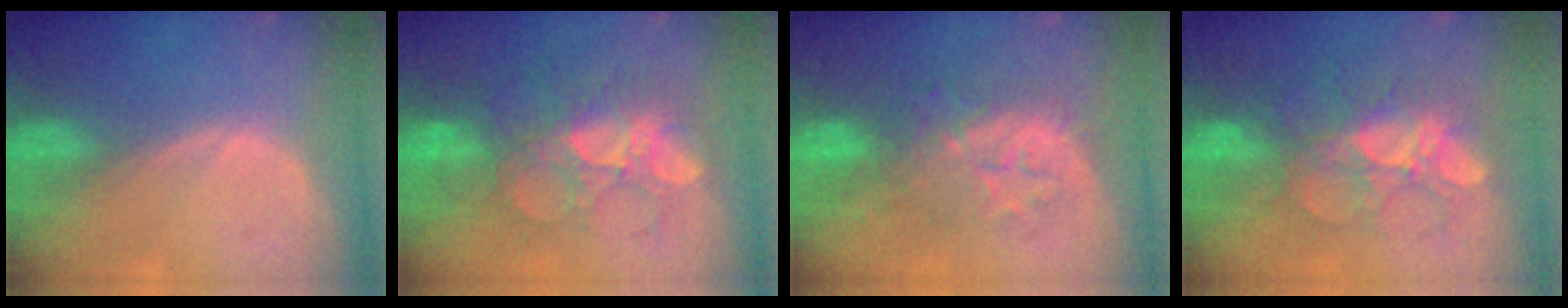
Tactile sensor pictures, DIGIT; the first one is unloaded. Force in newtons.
{"total": 9.1, "press": 8.9, "slide": 1.9}
{"total": 8.1, "press": 8.0, "slide": 1.2}
{"total": 9.1, "press": 8.6, "slide": 2.9}